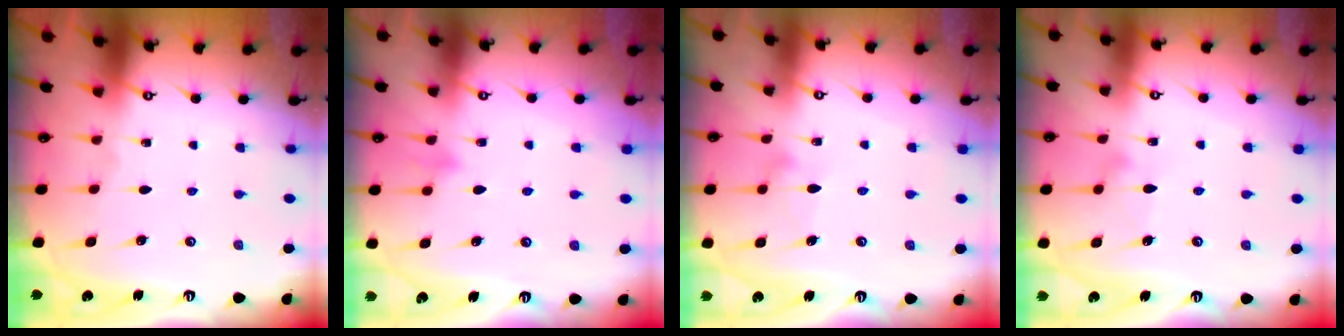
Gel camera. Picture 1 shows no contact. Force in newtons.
{"total": 7.1, "press": 7.0, "slide": 0.7}
{"total": 8.8, "press": 8.8, "slide": 0.5}
{"total": 8.3, "press": 8.2, "slide": 0.4}